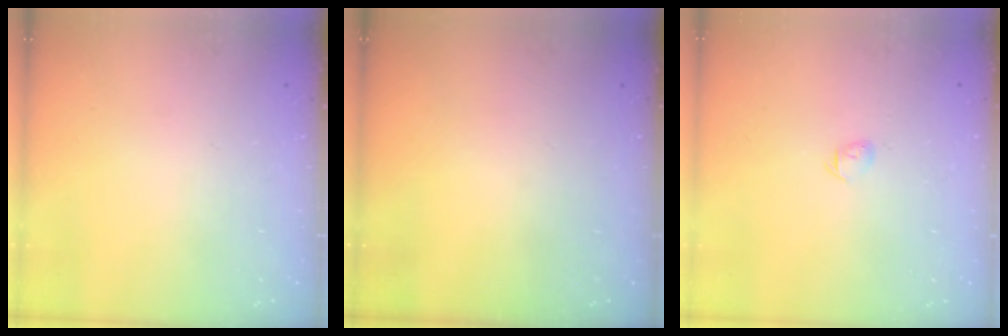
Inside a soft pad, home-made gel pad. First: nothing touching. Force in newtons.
{"total": 0.0}
{"total": 3.1, "press": 3.0, "slide": 0.8}